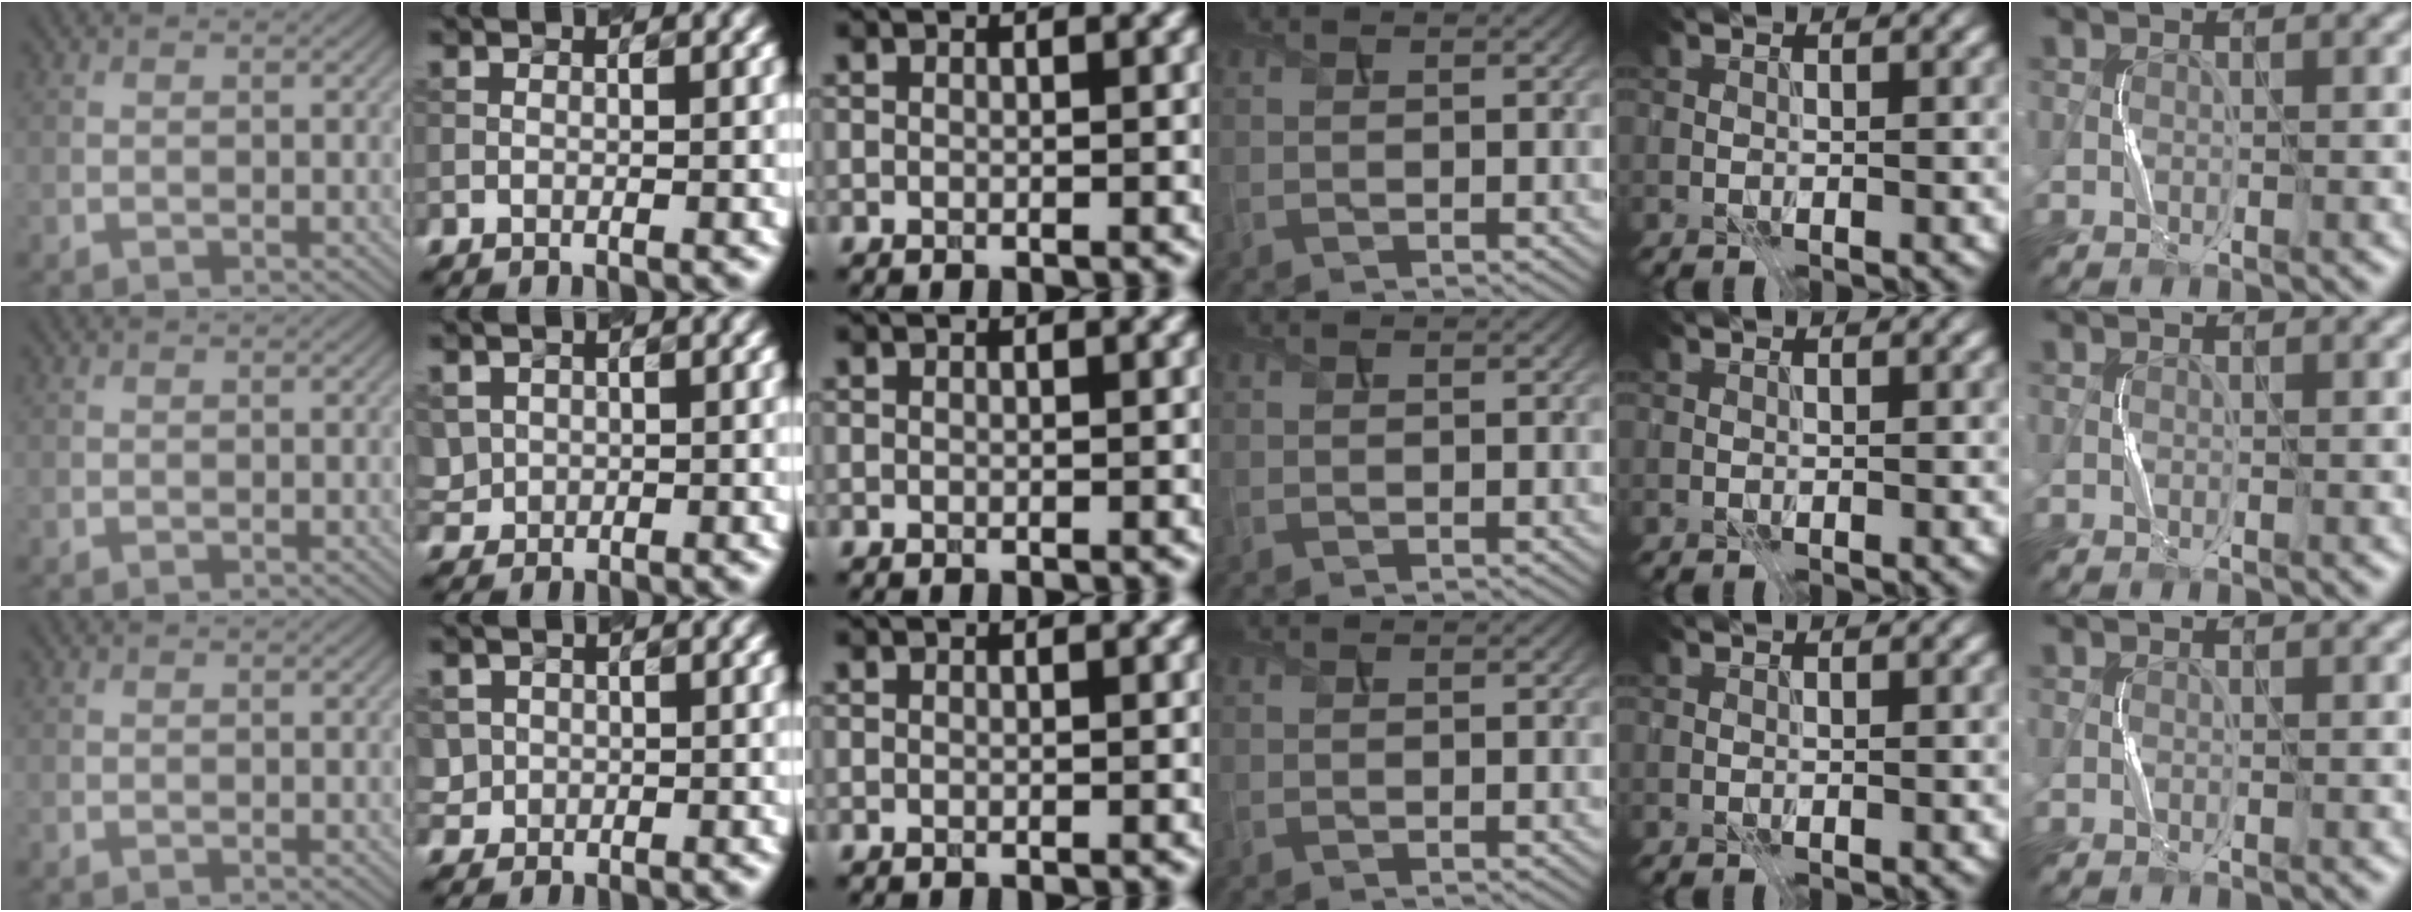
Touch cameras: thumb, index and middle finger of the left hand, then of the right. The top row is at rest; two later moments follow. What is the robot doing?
{"motion": "press", "object": "toy piano key"}